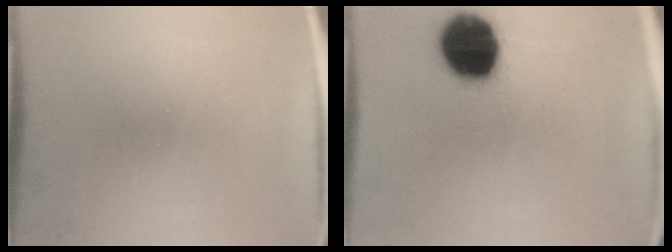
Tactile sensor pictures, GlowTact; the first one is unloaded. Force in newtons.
{"total": 18.2}